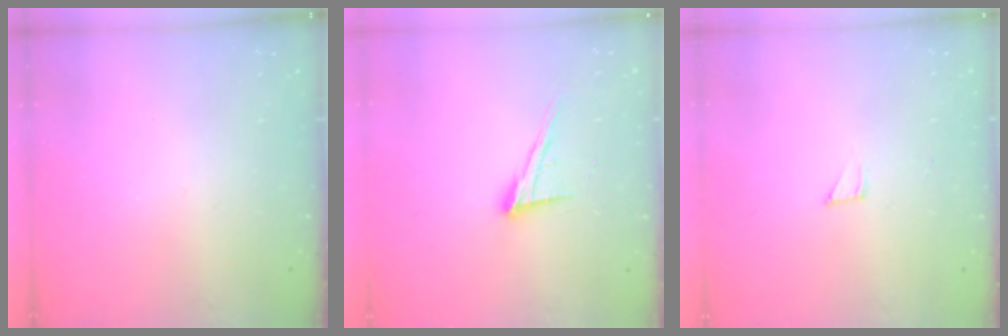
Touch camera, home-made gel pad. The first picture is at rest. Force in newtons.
{"total": 13.2, "press": 12.7, "slide": 3.4}
{"total": 2.6, "press": 2.6, "slide": 0.1}